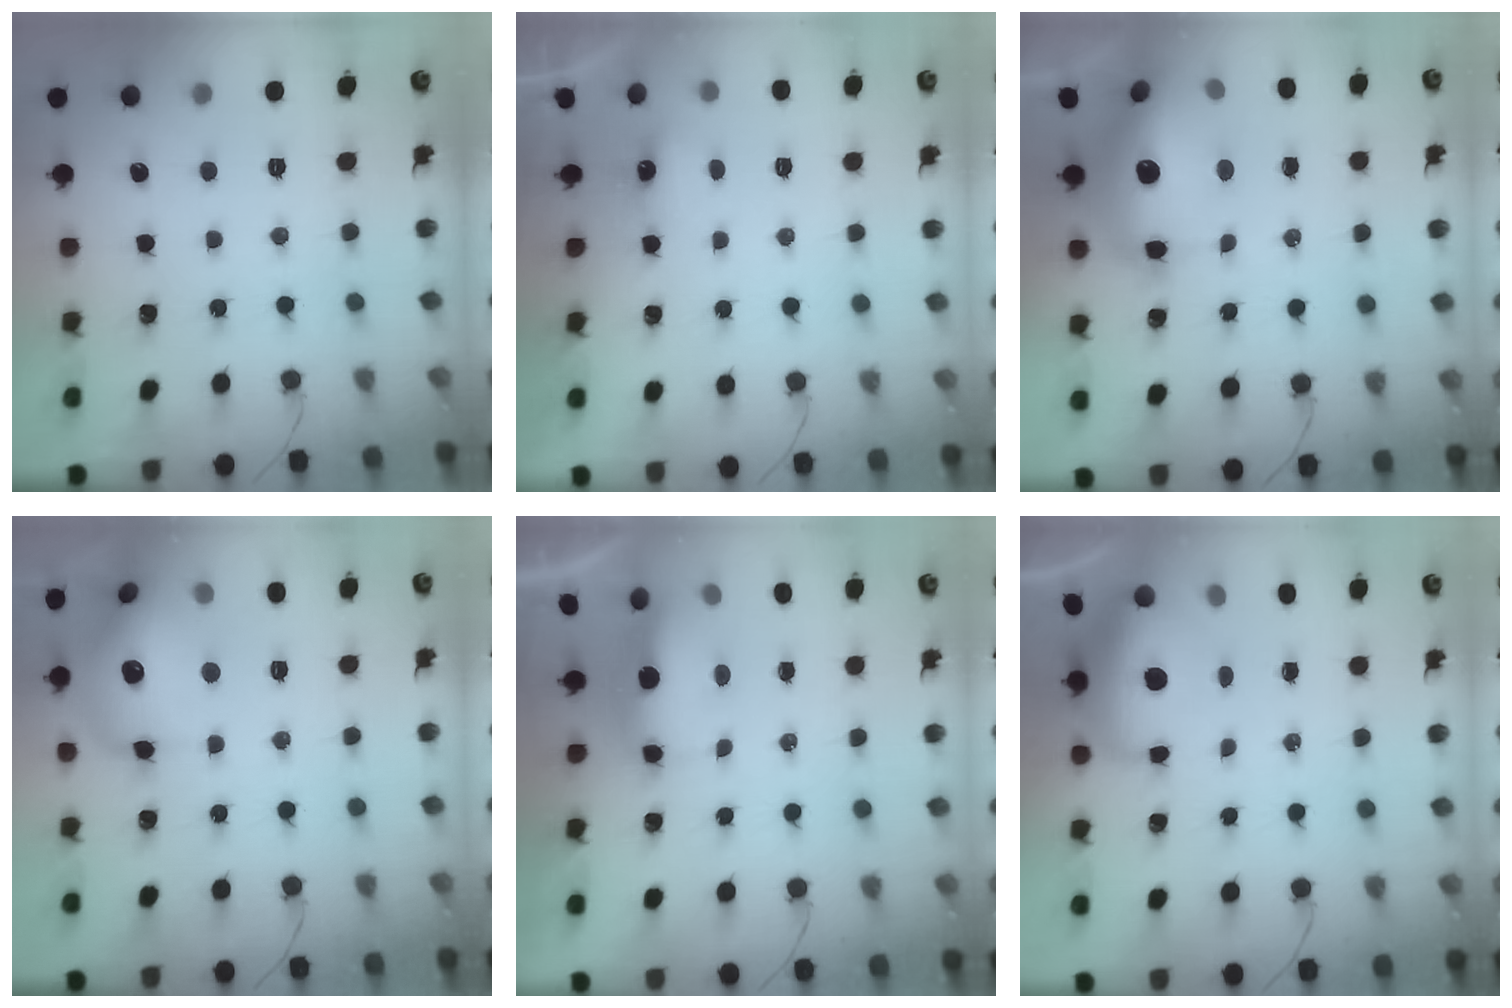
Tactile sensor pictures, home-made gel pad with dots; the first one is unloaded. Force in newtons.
{"total": 2.5, "press": 2.5, "slide": 0.6}
{"total": 19.2, "press": 17.0, "slide": 9.0}
{"total": 18.0, "press": 17.9, "slide": 2.2}
{"total": 5.9, "press": 5.8, "slide": 0.7}
{"total": 10.9, "press": 10.4, "slide": 3.2}